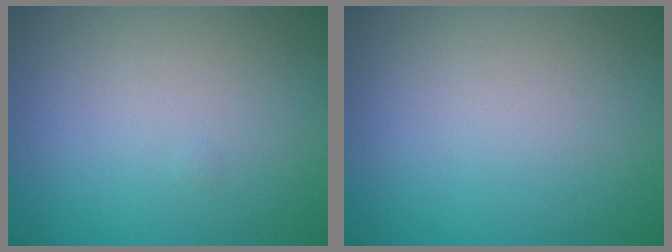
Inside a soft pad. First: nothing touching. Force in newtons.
{"total": 0.0}